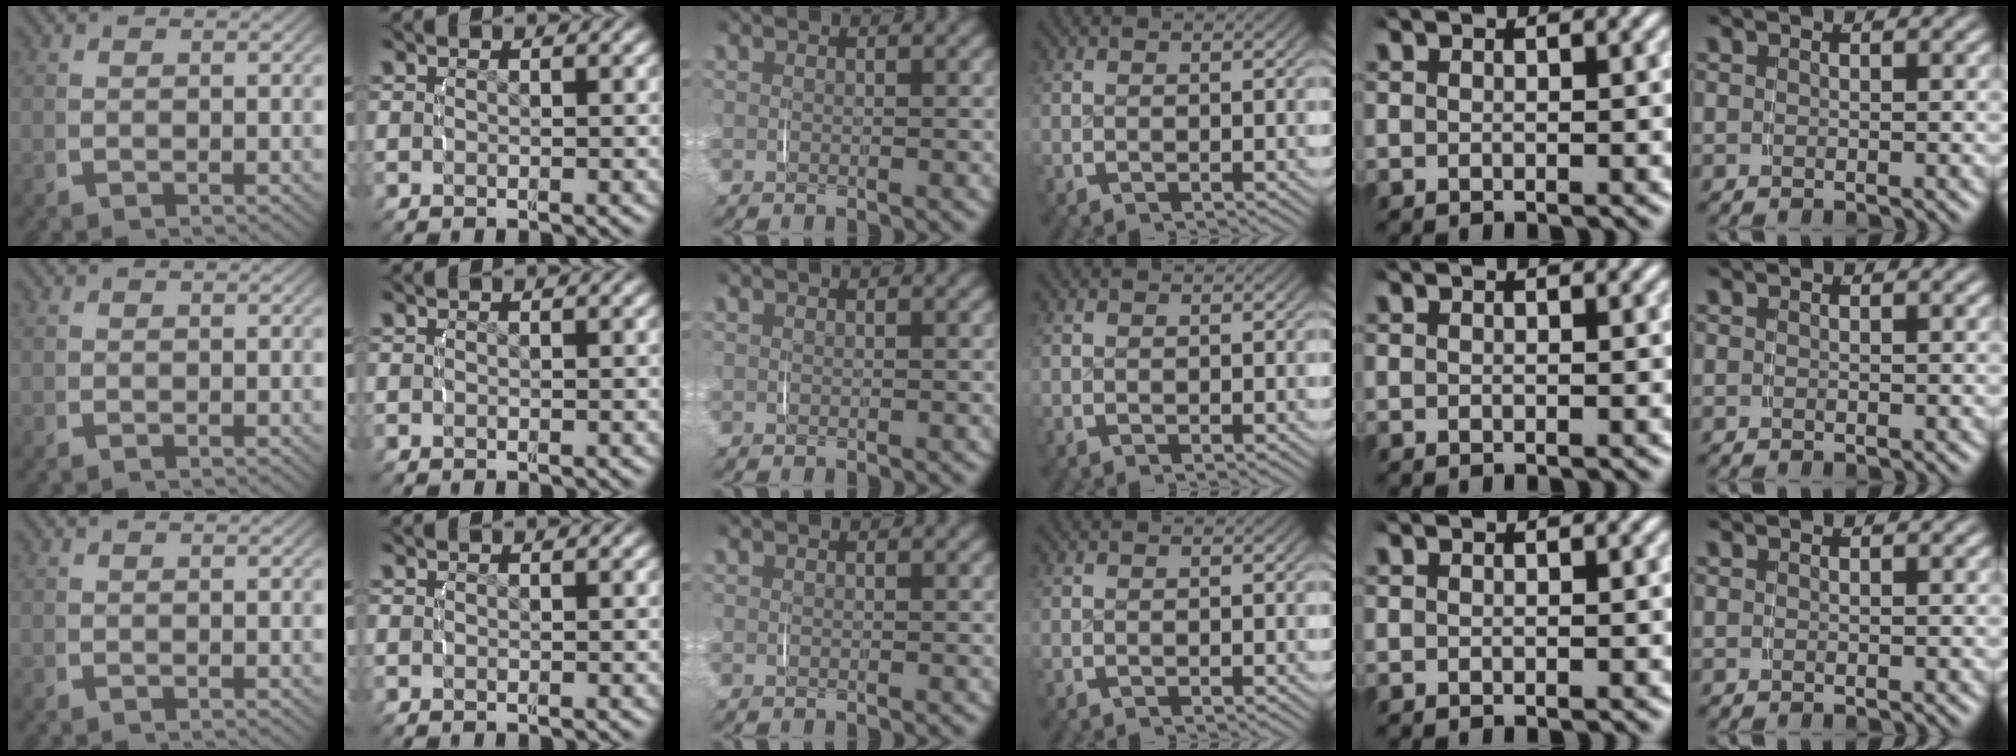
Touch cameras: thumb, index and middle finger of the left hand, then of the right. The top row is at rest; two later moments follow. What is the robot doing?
{"motion": "lift_and_place", "object": "napkin"}